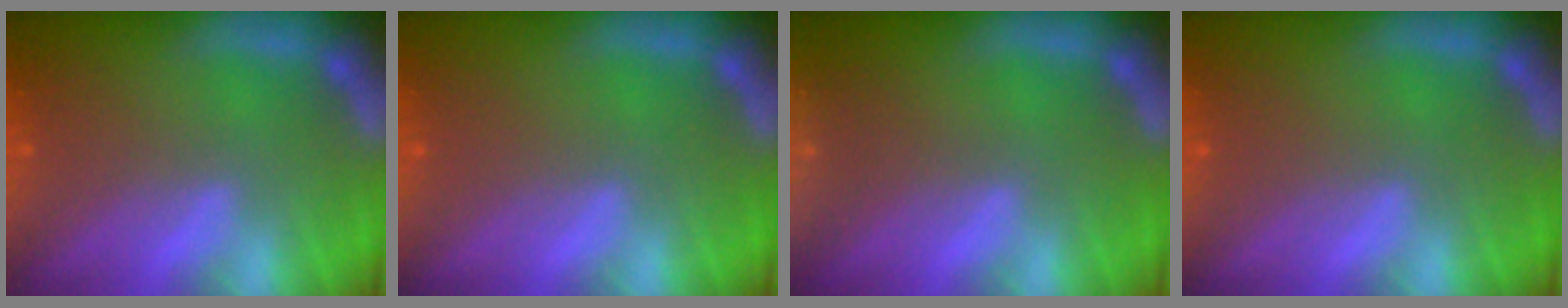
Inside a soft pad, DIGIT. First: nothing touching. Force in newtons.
{"total": 0.0}
{"total": 7.4}
{"total": 0.0}